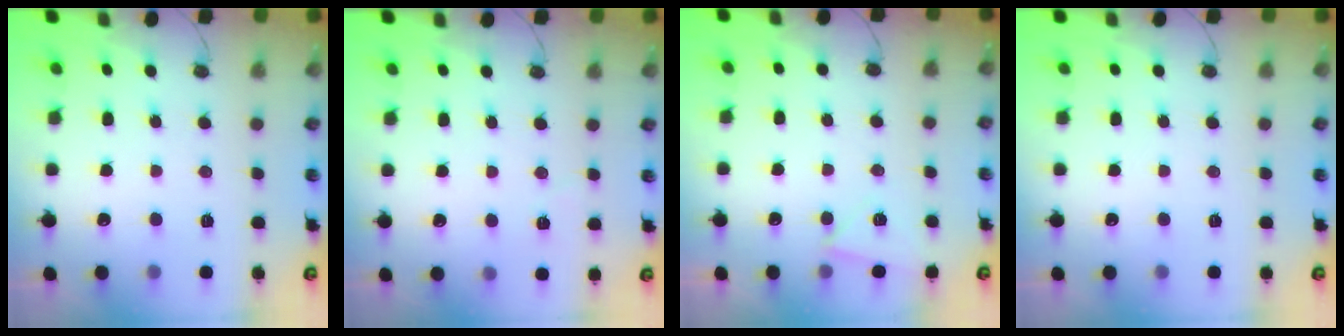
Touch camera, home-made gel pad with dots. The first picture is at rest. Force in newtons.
{"total": 3.5, "press": 3.3, "slide": 1.1}
{"total": 5.3, "press": 4.7, "slide": 2.3}
{"total": 0.0}